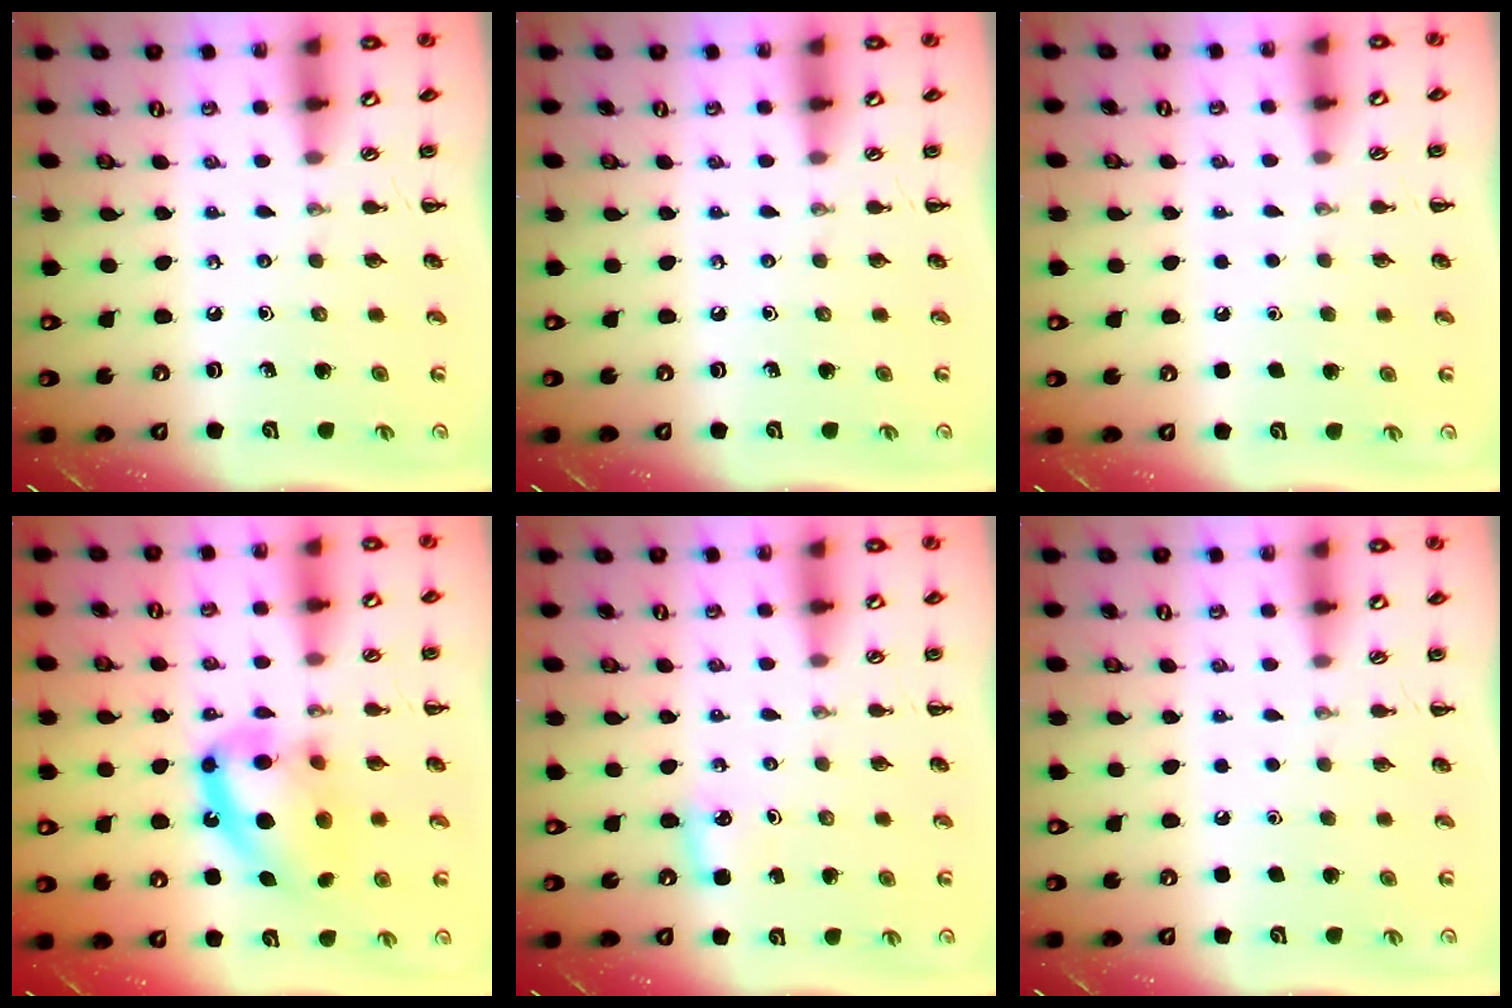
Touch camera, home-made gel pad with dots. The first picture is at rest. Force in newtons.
{"total": 0.0}
{"total": 1.7, "press": 1.7, "slide": 0.1}
{"total": 15.0, "press": 14.4, "slide": 4.1}
{"total": 3.2, "press": 3.0, "slide": 1.0}
{"total": 1.8, "press": 1.7, "slide": 0.1}